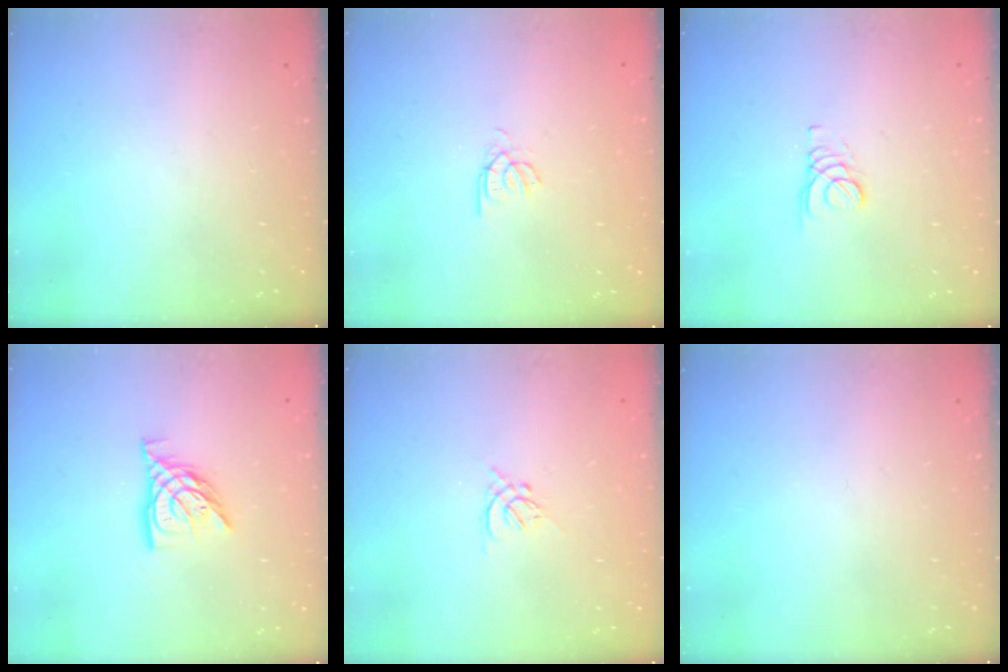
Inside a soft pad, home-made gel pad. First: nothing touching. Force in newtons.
{"total": 2.4, "press": 2.3, "slide": 0.4}
{"total": 1.6, "press": 1.6, "slide": 0.2}
{"total": 9.2, "press": 9.1, "slide": 0.9}
{"total": 1.3, "press": 1.2, "slide": 0.5}
{"total": 0.0}